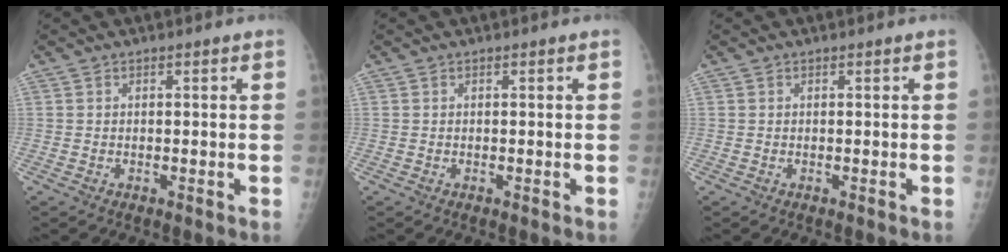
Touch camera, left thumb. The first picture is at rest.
{"total": 0.0}
{"total": 0.0}